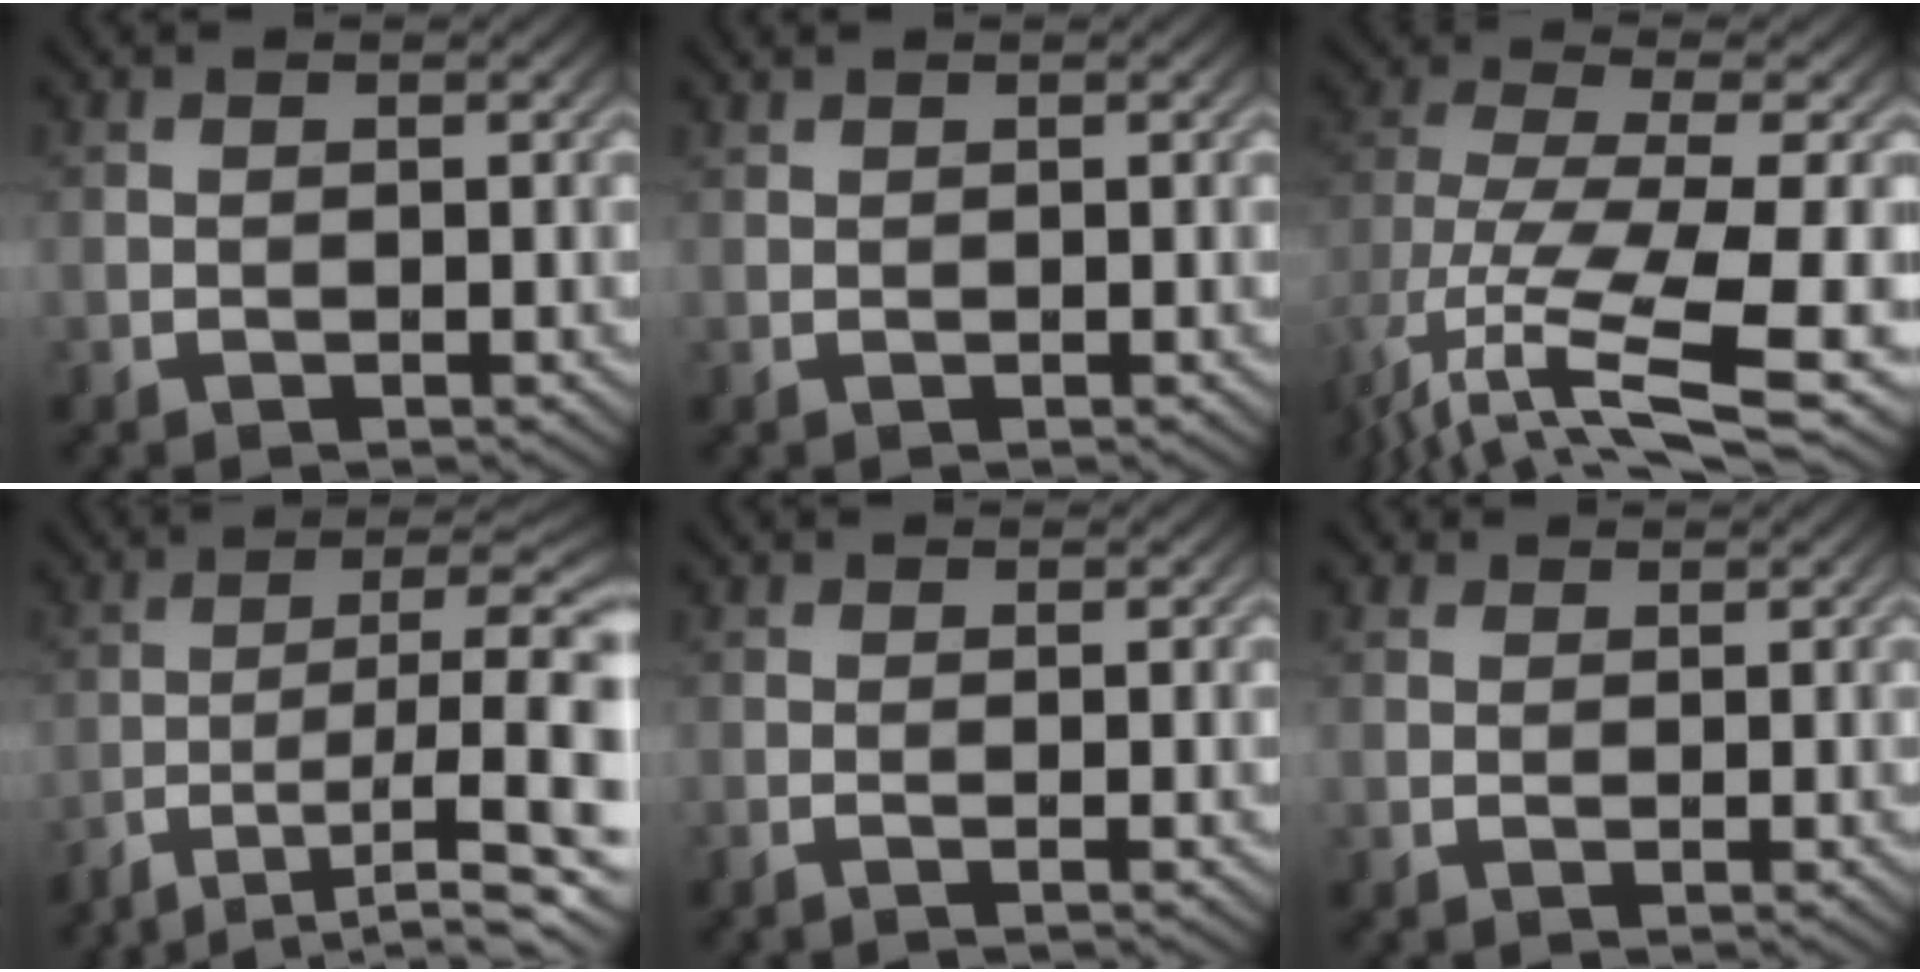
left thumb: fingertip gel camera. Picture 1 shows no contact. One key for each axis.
{"total": 0.5, "fx": 0.5, "fy": 0.0, "fz": 0.0, "tx": 0.001, "ty": 0.004, "tz": 0.008}
{"total": 10.4, "fx": -4.0, "fy": 3.4, "fz": 8.9, "tx": -0.196, "ty": -0.016, "tz": -0.061}
{"total": 12.6, "fx": -4.2, "fy": 3.9, "fz": 11.2, "tx": -0.195, "ty": -0.013, "tz": -0.063}
{"total": 0.7, "fx": -0.1, "fy": -0.1, "fz": 0.7, "tx": -0.012, "ty": 0.002, "tz": -0.009}
{"total": 0.9, "fx": 0.7, "fy": 0.6, "fz": 0.0, "tx": 0.001, "ty": 0.005, "tz": 0.009}